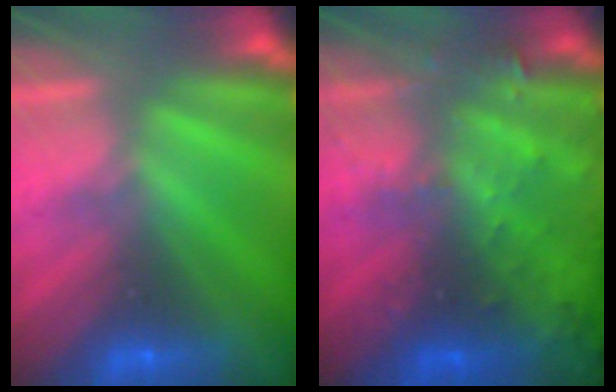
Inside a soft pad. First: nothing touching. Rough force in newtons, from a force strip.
{"total": 8.0}